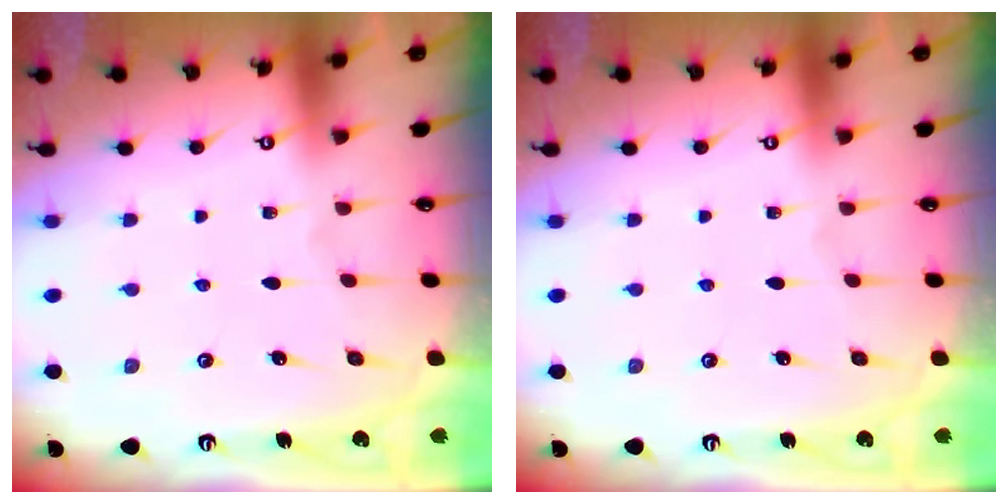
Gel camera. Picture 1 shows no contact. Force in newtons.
{"total": 0.0}